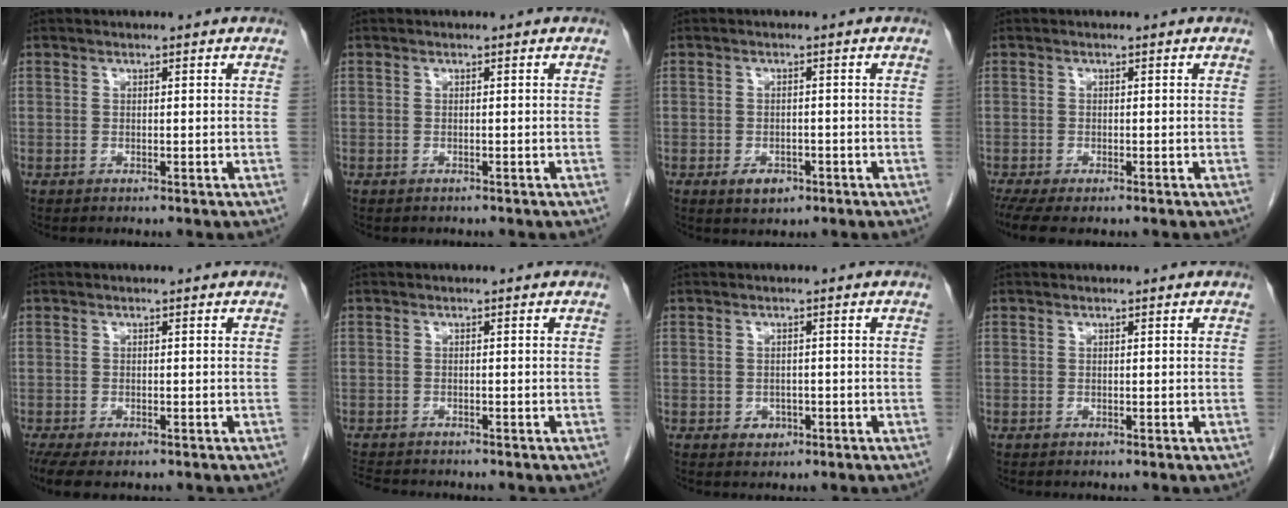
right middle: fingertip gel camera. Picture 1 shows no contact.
{"total": 0.6, "force": [-0.5, 0.2, 0.0], "torque": [-0.013, -0.001, -0.010]}
{"total": 3.0, "force": [-1.6, 1.8, 1.8], "torque": [-0.028, 0.000, -0.013]}
{"total": 5.5, "force": [-3.9, 1.8, 3.4], "torque": [-0.065, -0.017, -0.067]}
{"total": 6.4, "force": [-4.5, 2.6, 3.8], "torque": [-0.074, -0.018, -0.072]}
{"total": 4.8, "force": [-4.4, 1.1, 1.5], "torque": [-0.027, -0.012, -0.071]}
{"total": 1.7, "force": [-0.7, 1.4, 0.7], "torque": [-0.010, 0.004, -0.003]}
{"total": 0.0}